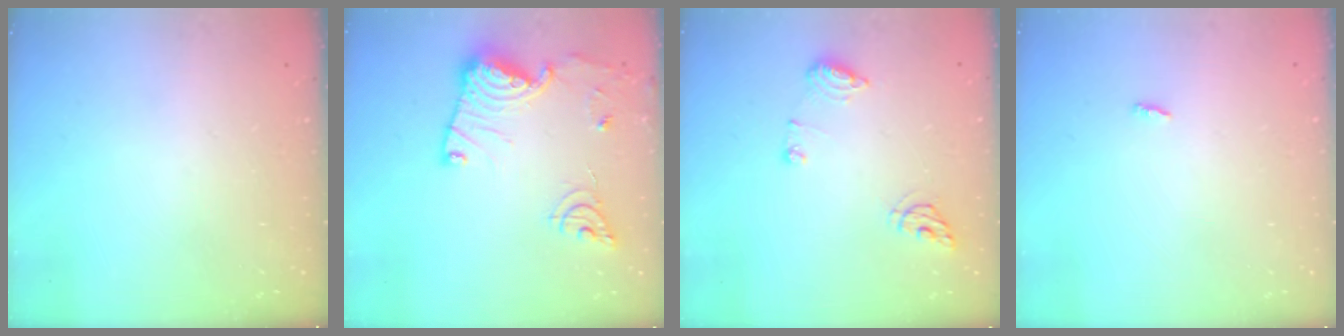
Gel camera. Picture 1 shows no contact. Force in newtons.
{"total": 18.4, "press": 18.3, "slide": 1.9}
{"total": 8.9, "press": 8.8, "slide": 1.1}
{"total": 1.9, "press": 1.9, "slide": 0.2}